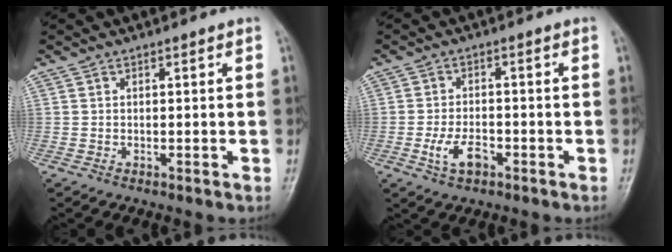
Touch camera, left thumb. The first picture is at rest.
{"total": 4.9, "force": [-2.1, 2.7, 3.5], "torque": [-0.068, 0.010, -0.037]}